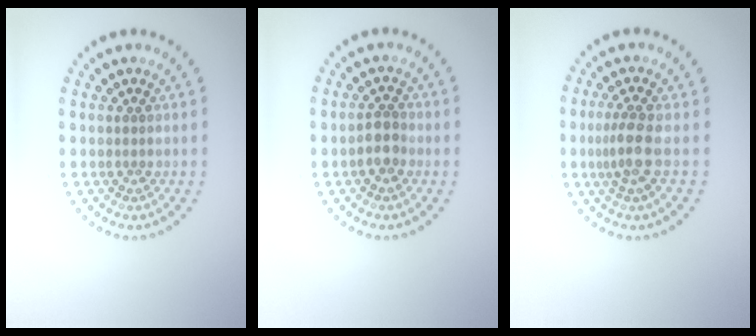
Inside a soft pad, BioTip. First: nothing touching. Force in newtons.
{"total": 1.9, "press": 1.8, "slide": 0.7}
{"total": 2.7, "press": 2.3, "slide": 1.4}